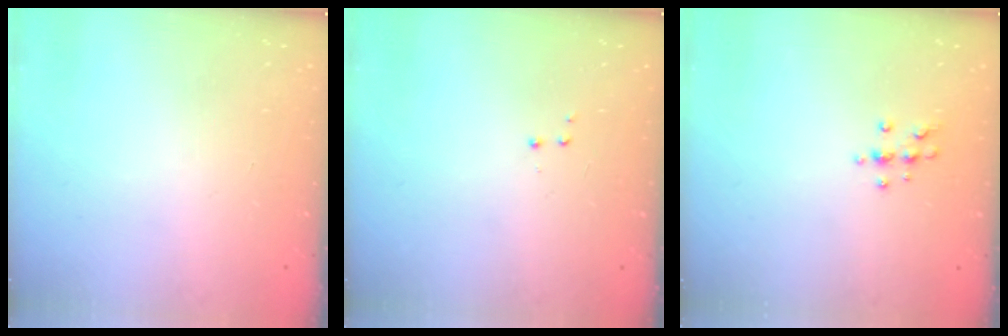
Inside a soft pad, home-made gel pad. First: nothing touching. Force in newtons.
{"total": 2.9, "press": 2.8, "slide": 0.7}
{"total": 7.5, "press": 7.4, "slide": 1.3}